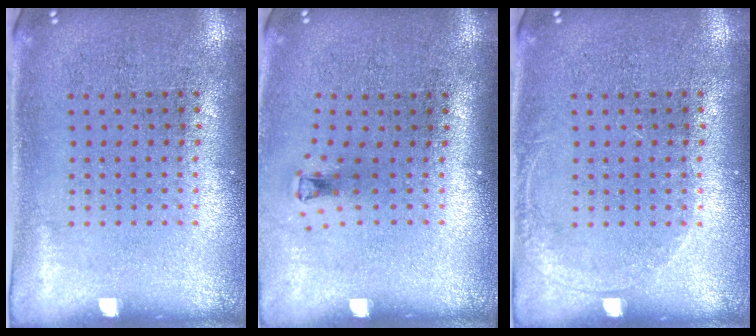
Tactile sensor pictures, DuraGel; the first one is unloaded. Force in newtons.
{"total": 0.7, "press": 0.4, "slide": 0.6}
{"total": 0.9, "press": 0.8, "slide": 0.2}